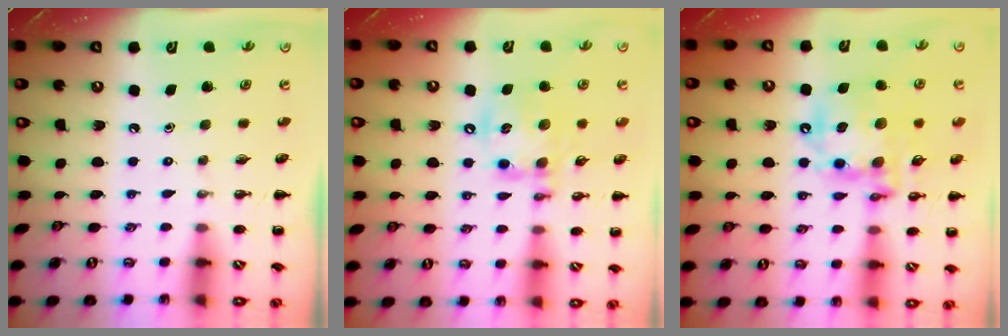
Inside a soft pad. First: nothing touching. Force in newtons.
{"total": 14.7, "press": 14.5, "slide": 2.6}
{"total": 17.3, "press": 16.9, "slide": 3.5}